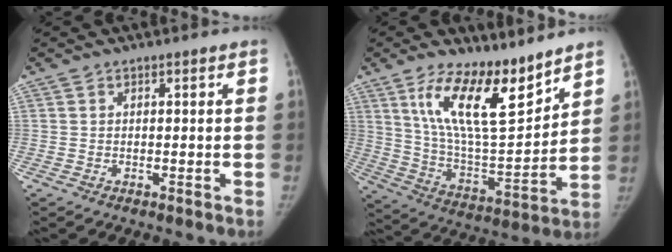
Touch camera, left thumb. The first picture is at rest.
{"total": 17.7, "force": [11.7, 5.9, 11.9], "torque": [-0.169, -0.080, 0.220]}